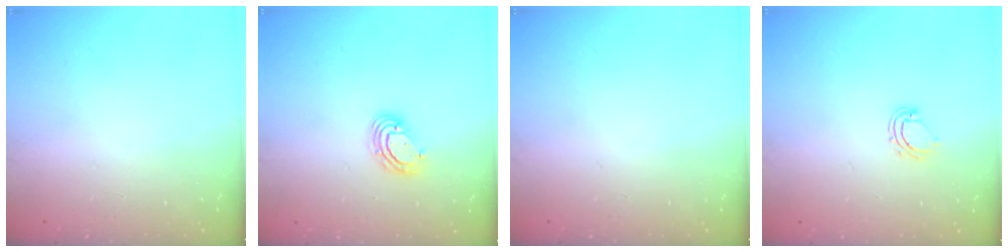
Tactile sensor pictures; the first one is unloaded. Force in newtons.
{"total": 5.7, "press": 5.6, "slide": 0.8}
{"total": 0.0}
{"total": 5.4, "press": 5.4, "slide": 0.4}